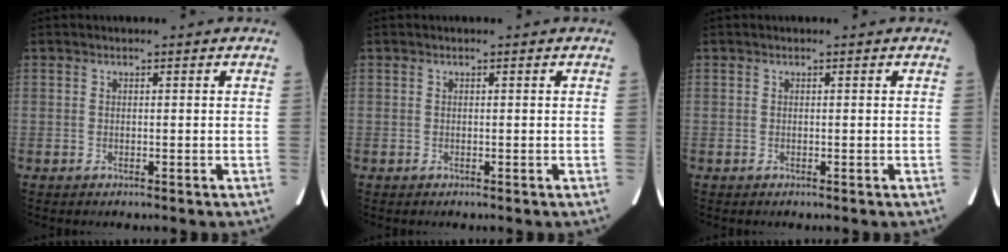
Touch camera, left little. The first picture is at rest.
{"total": 0.0}
{"total": 0.0}